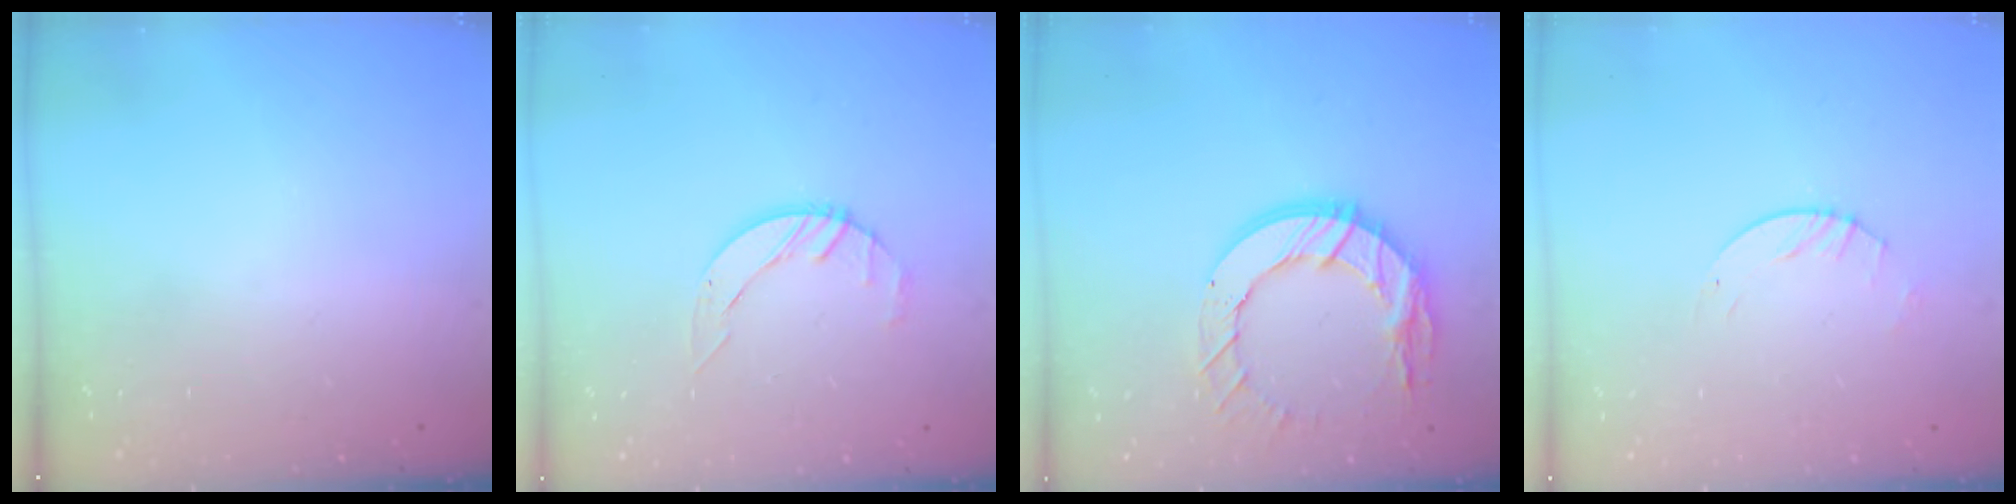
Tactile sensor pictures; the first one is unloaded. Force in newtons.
{"total": 2.7, "press": 2.7, "slide": 0.3}
{"total": 14.3, "press": 14.2, "slide": 1.4}
{"total": 2.8, "press": 2.8, "slide": 0.4}